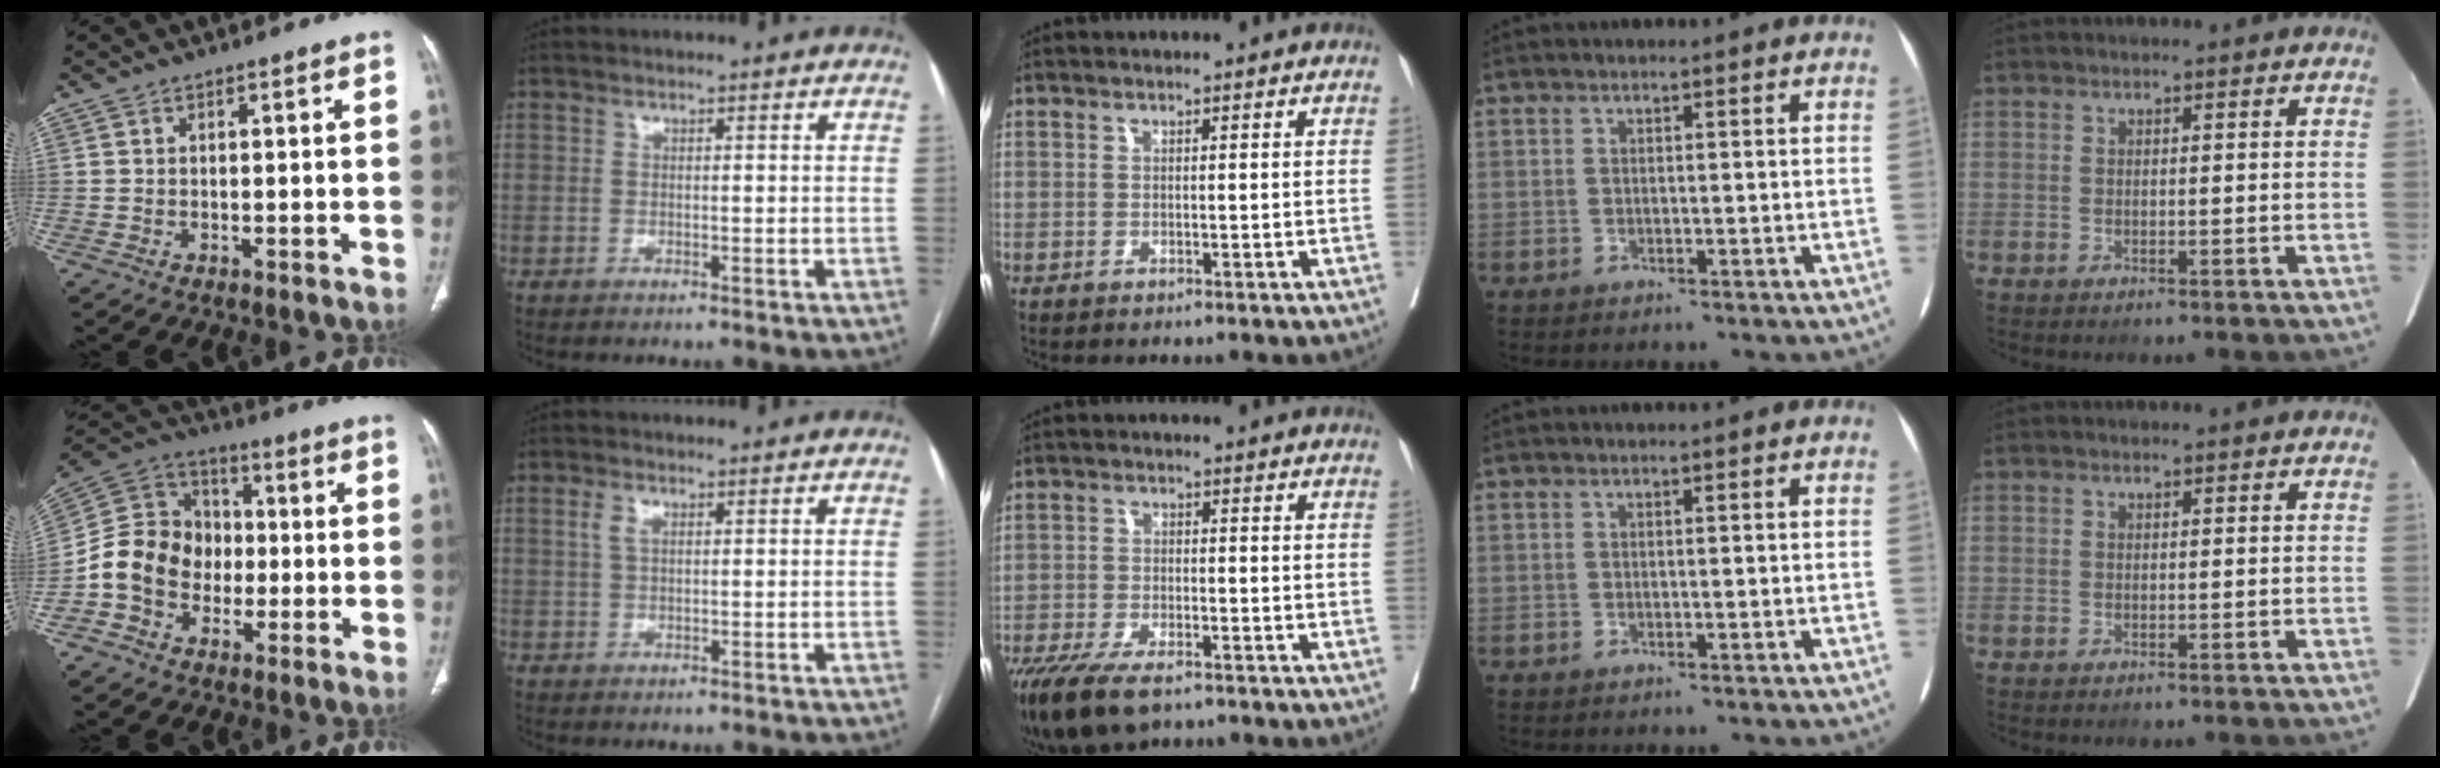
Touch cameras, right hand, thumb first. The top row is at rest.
{"thumb": {"total": 13.3, "force": [-2.8, 11.3, 6.3], "torque": [-0.087, 0.040, -0.061]}, "index": {"total": 1.8, "force": [0.7, 0.8, 1.4], "torque": [-0.033, 0.008, 0.017]}, "middle": {"total": 11.1, "force": [-8.0, 3.9, 6.6], "torque": [-0.117, -0.018, -0.131]}}